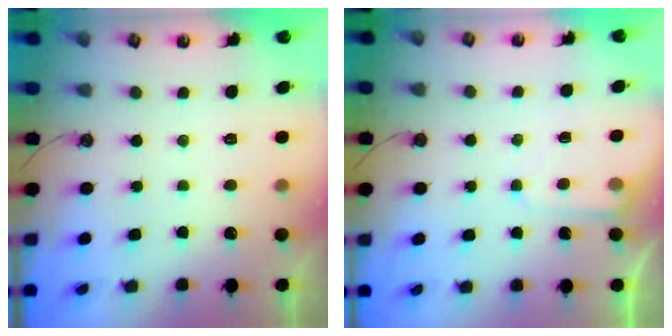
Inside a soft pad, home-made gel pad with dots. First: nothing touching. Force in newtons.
{"total": 5.1, "press": 5.1, "slide": 0.6}